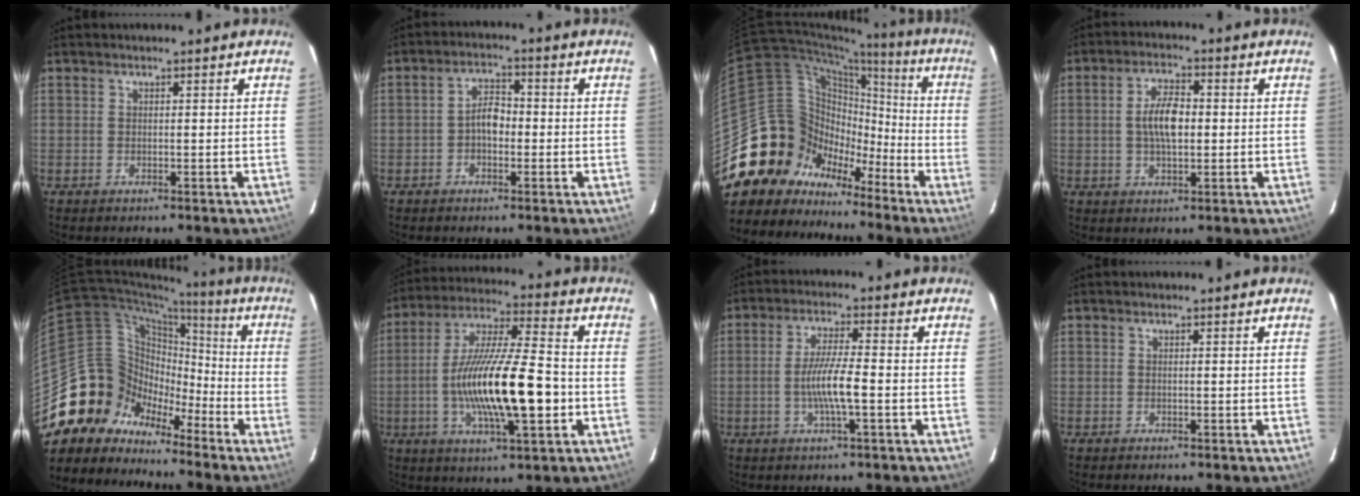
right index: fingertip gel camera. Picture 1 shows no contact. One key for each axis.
{"total": 3.9, "fx": -1.0, "fy": 2.3, "fz": 3.0, "tx": -0.052, "ty": 0.013, "tz": -0.016}
{"total": 20.7, "fx": -11.1, "fy": 16.3, "fz": 6.2, "tx": -0.135, "ty": 0.072, "tz": -0.182}
{"total": 6.7, "fx": 0.1, "fy": 3.0, "fz": 6.0, "tx": -0.112, "ty": 0.009, "tz": 0.004}
{"total": 15.9, "fx": -10.5, "fy": 11.6, "fz": 2.8, "tx": -0.066, "ty": 0.058, "tz": -0.190}
{"total": 19.4, "fx": -3.7, "fy": 4.1, "fz": 18.6, "tx": -0.344, "ty": -0.004, "tz": -0.065}
{"total": 6.9, "fx": -1.7, "fy": 0.3, "fz": 6.7, "tx": -0.126, "ty": -0.003, "tz": -0.033}
{"total": 0.0}